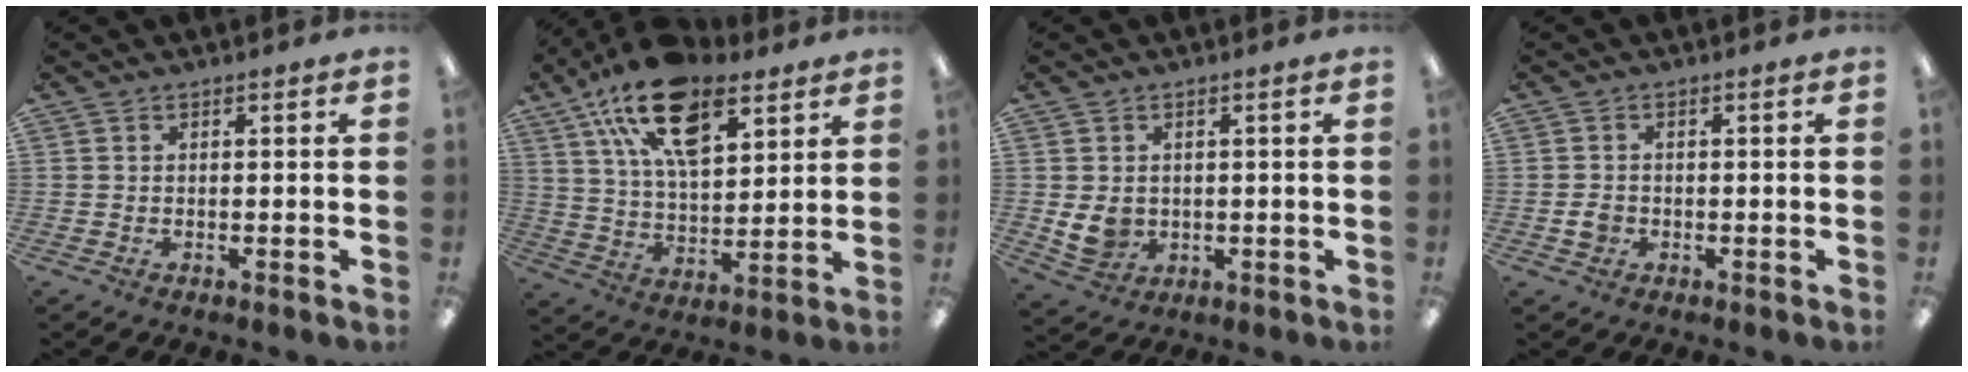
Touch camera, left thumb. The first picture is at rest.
{"total": 20.1, "force": [11.2, 10.3, 13.1], "torque": [-0.227, -0.036, 0.199]}
{"total": 5.1, "force": [0.5, 4.4, 2.5], "torque": [-0.046, -0.002, 0.010]}
{"total": 2.2, "force": [-0.6, 1.8, 1.0], "torque": [-0.018, 0.002, -0.012]}